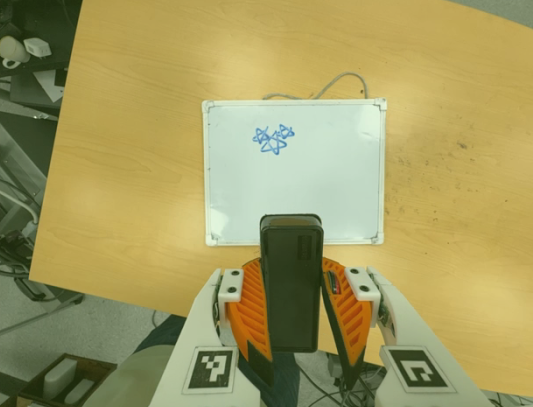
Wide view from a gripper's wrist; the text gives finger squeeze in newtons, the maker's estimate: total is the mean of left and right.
{"total": 9.2, "left": 7.4, "right": 11.0}